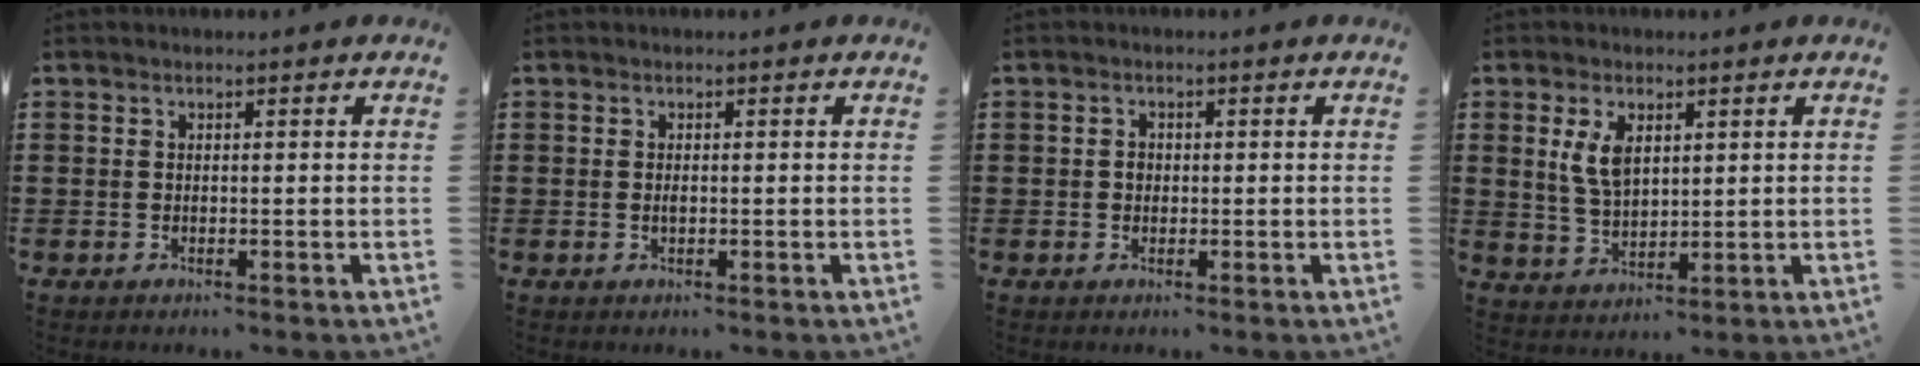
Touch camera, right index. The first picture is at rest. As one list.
[{"total": 0.8, "force": [-0.1, 0.3, 0.8], "torque": [-0.016, -0.001, -0.001]}, {"total": 1.1, "force": [0.0, 0.9, 0.7], "torque": [-0.015, 0.005, -0.001]}, {"total": 5.4, "force": [1.9, 2.9, 4.1], "torque": [-0.090, 0.009, 0.034]}]